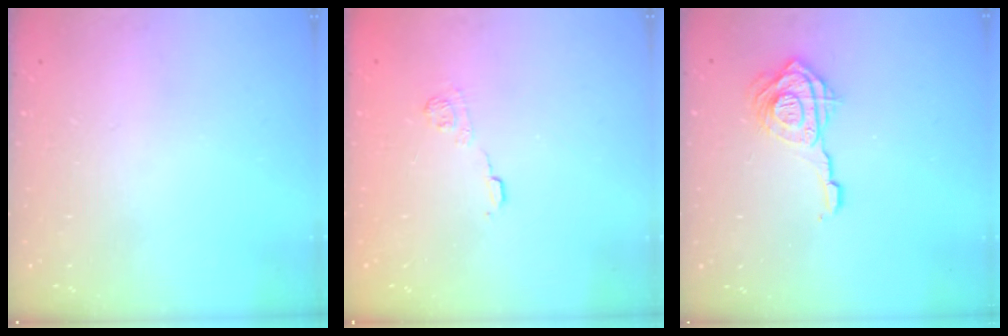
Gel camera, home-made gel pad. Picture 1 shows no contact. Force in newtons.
{"total": 7.6, "press": 7.5, "slide": 1.0}
{"total": 12.8, "press": 12.7, "slide": 1.4}